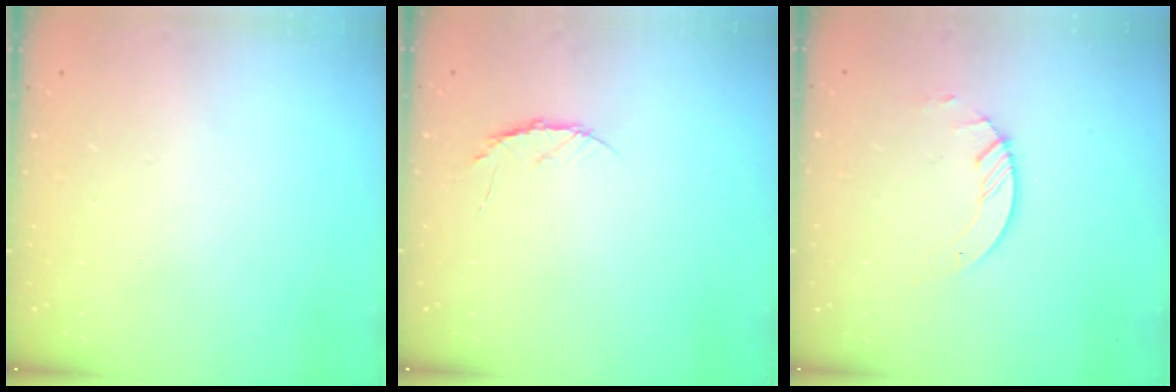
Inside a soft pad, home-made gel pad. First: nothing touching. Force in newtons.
{"total": 4.7, "press": 4.6, "slide": 0.4}
{"total": 3.8, "press": 3.8, "slide": 0.3}